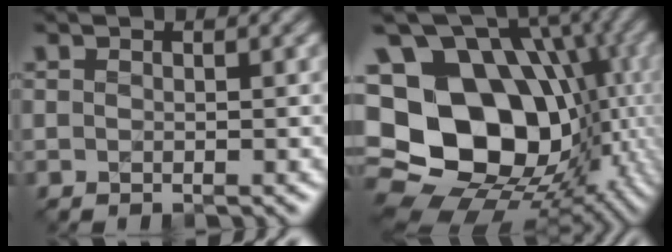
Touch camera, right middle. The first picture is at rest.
{"total": 21.1, "force": [-0.6, 16.4, 13.2], "torque": [-0.226, 0.008, -0.002]}